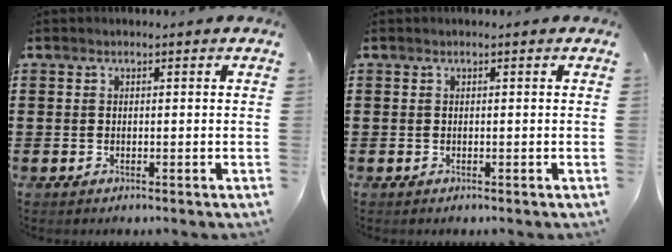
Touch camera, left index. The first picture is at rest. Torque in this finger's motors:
{"motor_torque": [0.02, -0.02, 0.00, 0.00]}